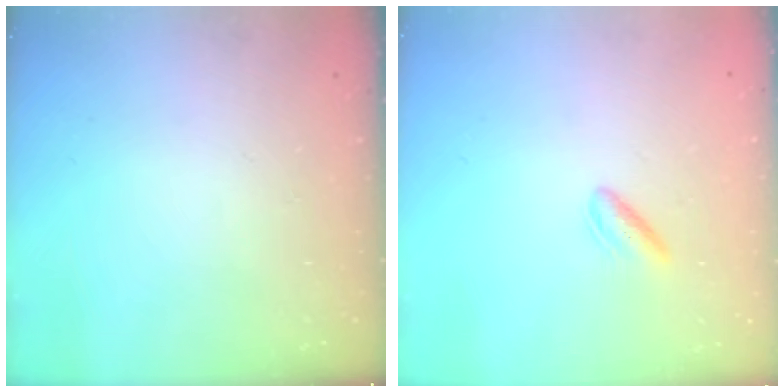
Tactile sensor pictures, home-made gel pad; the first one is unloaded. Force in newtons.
{"total": 2.6, "press": 2.2, "slide": 1.3}